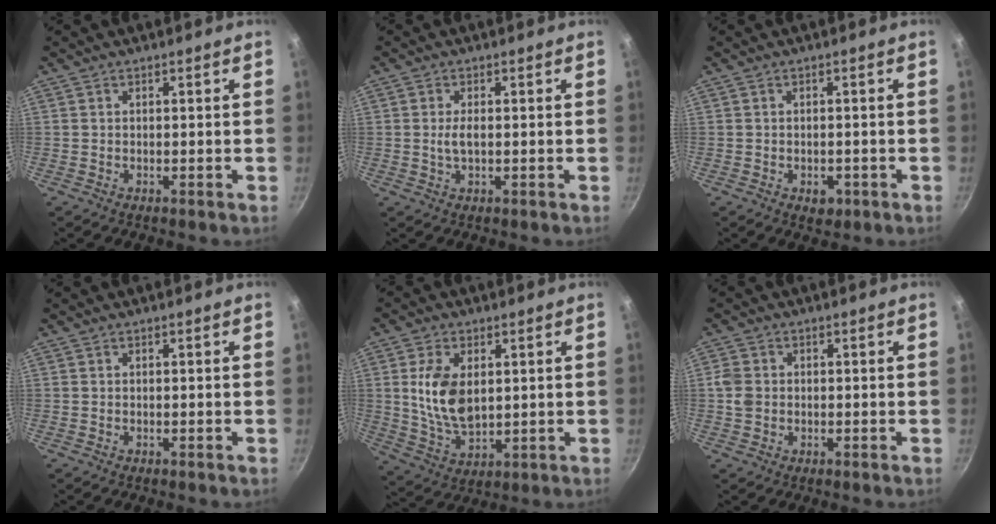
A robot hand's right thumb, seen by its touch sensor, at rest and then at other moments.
{"total": 2.6, "force": [0.0, 1.1, 2.3], "torque": [-0.049, 0.002, 0.000]}
{"total": 2.9, "force": [-1.1, 1.9, 1.8], "torque": [-0.019, 0.009, -0.006]}
{"total": 0.0}
{"total": 11.4, "force": [2.1, 6.7, 8.9], "torque": [-0.160, -0.019, 0.049]}
{"total": 3.5, "force": [0.0, 3.0, 1.8], "torque": [-0.028, 0.003, -0.005]}